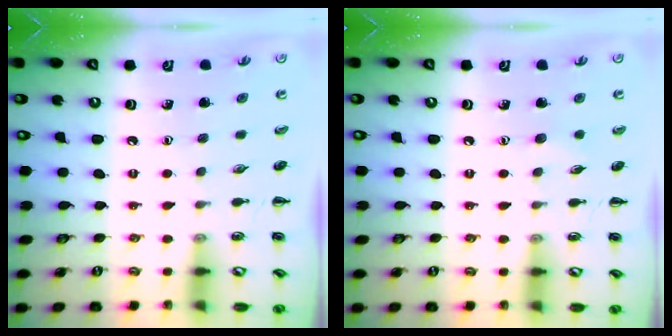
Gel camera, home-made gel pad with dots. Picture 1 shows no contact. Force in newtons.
{"total": 3.7, "press": 3.6, "slide": 0.8}